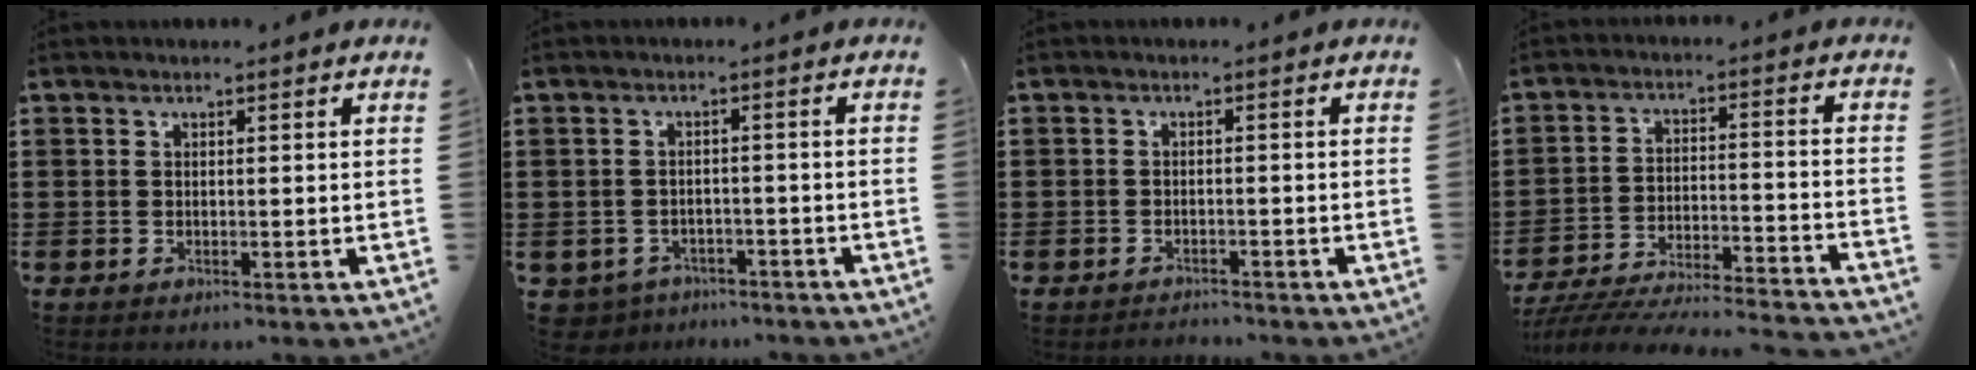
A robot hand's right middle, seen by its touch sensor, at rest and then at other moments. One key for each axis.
{"total": 2.6, "fx": -2.5, "fy": 0.7, "fz": -0.2, "tx": -0.015, "ty": -0.004, "tz": -0.058}
{"total": 1.8, "fx": -1.7, "fy": 0.2, "fz": -0.3, "tx": -0.001, "ty": 0.000, "tz": -0.040}
{"total": 5.8, "fx": -5.6, "fy": 0.0, "fz": 1.5, "tx": -0.035, "ty": -0.011, "tz": -0.114}